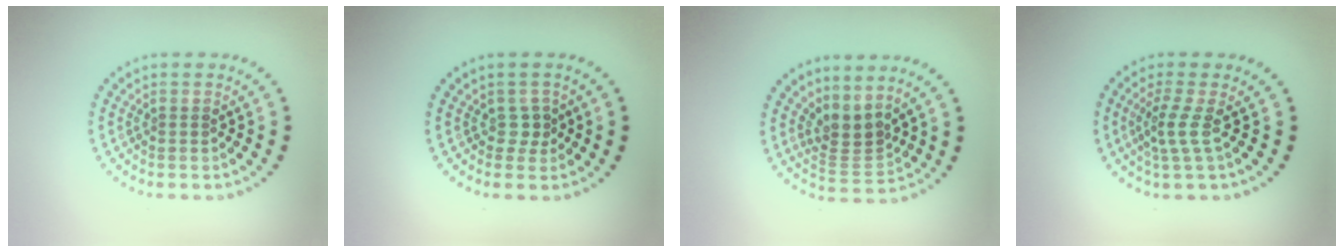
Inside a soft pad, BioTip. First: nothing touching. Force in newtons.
{"total": 1.2, "press": 0.9, "slide": 0.8}
{"total": 2.8, "press": 1.9, "slide": 2.1}
{"total": 2.1, "press": 1.5, "slide": 1.5}